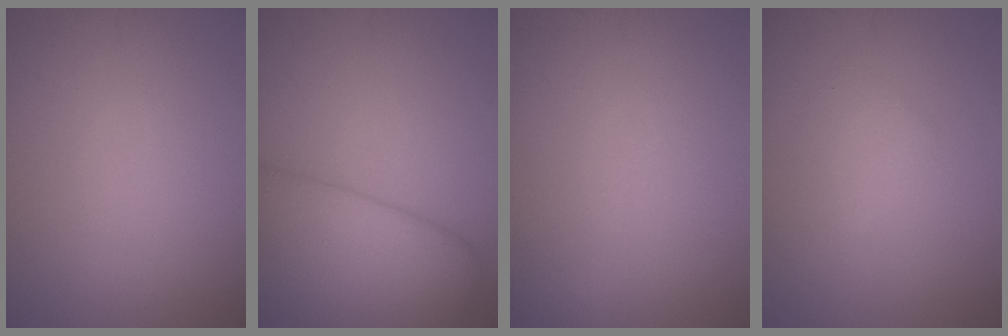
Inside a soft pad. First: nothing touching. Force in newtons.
{"total": 8.2, "press": 8.2, "slide": 0.4}
{"total": 0.7, "press": 0.7, "slide": 0.0}
{"total": 1.4, "press": 1.4, "slide": 0.1}